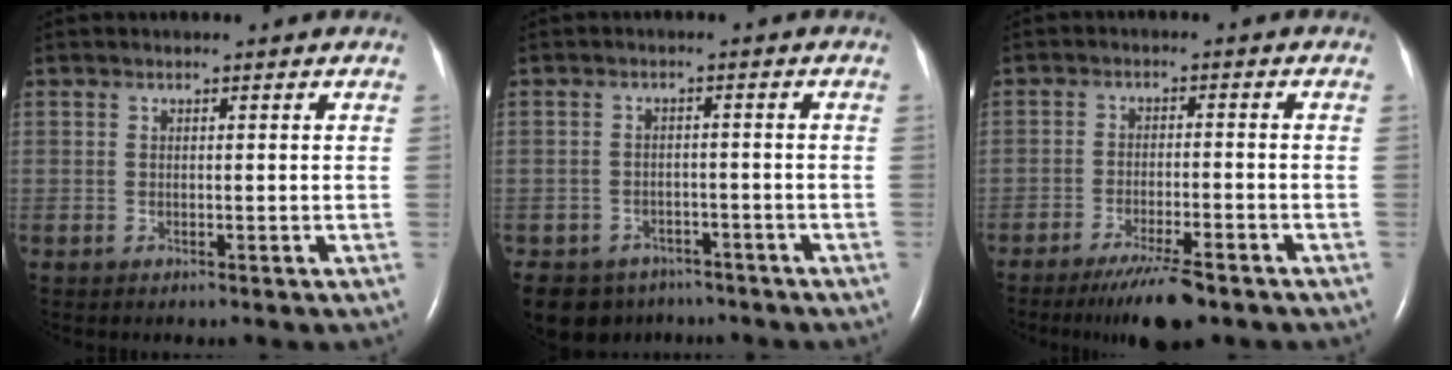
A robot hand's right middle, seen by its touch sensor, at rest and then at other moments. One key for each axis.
{"total": 7.6, "fx": -5.8, "fy": 4.8, "fz": 0.7, "tx": -0.015, "ty": 0.004, "tz": -0.078}
{"total": 7.7, "fx": -5.7, "fy": 0.8, "fz": 5.1, "tx": -0.086, "ty": -0.018, "tz": -0.094}